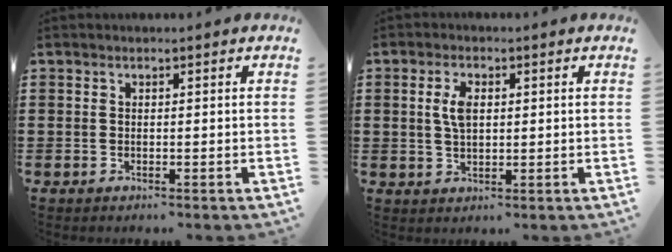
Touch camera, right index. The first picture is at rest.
{"total": 4.1, "force": [0.7, 2.0, 3.5], "torque": [-0.074, 0.010, 0.011]}